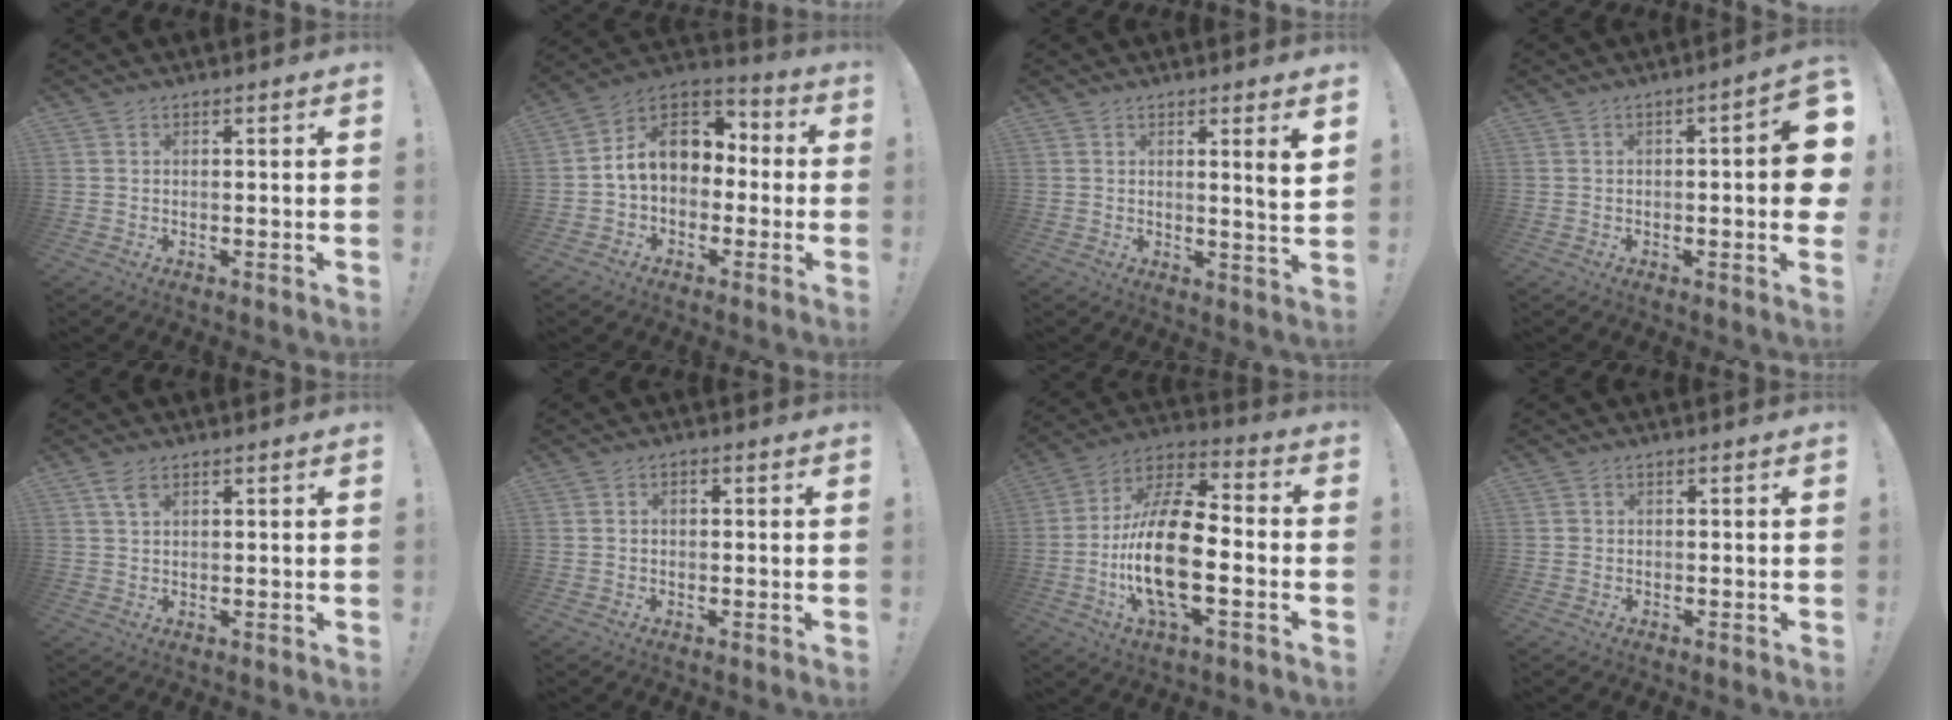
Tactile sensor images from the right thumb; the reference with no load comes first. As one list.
[{"total": 11.9, "force": [1.5, 9.3, 7.3], "torque": [-0.098, 0.008, 0.036]}, {"total": 5.3, "force": [2.2, -0.8, 4.8], "torque": [-0.060, -0.023, 0.028]}, {"total": 8.4, "force": [-0.1, 1.2, 8.3], "torque": [-0.112, -0.002, 0.000]}, {"total": 3.5, "force": [1.8, 1.7, 2.5], "torque": [-0.044, -0.002, 0.032]}, {"total": 1.3, "force": [-0.6, 0.8, 0.8], "torque": [-0.015, 0.004, -0.011]}, {"total": 21.8, "force": [-4.4, 9.3, 19.2], "torque": [-0.397, 0.016, -0.074]}, {"total": 0.8, "force": [-0.3, 0.7, 0.1], "torque": [-0.009, 0.004, -0.003]}]